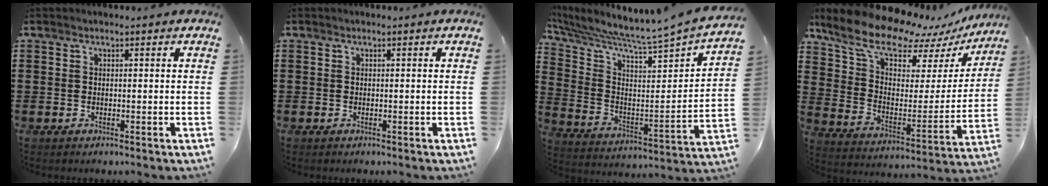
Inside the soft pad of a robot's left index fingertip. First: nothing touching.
{"total": 0.0}
{"total": 5.0, "force": [4.7, -1.0, 1.3], "torque": [-0.056, -0.069, 0.065]}
{"total": 11.7, "force": [9.8, 4.1, 4.9], "torque": [-0.122, -0.073, 0.165]}